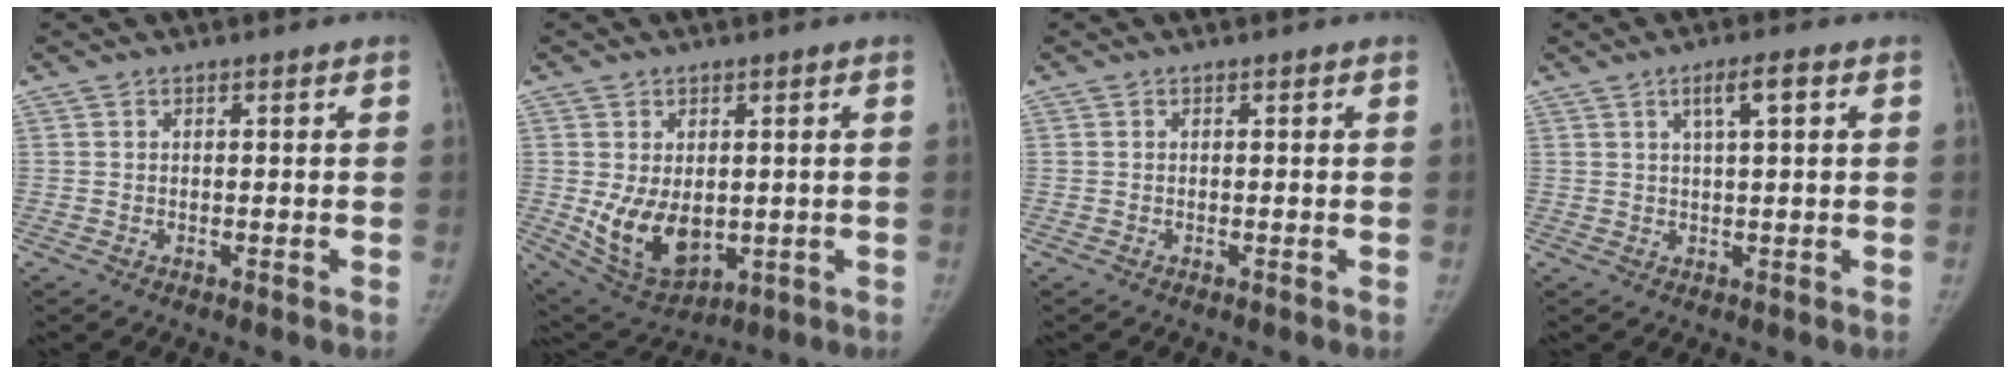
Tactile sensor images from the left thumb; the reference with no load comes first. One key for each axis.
{"total": 10.9, "fx": -0.7, "fy": 7.2, "fz": 8.1, "tx": -0.115, "ty": -0.017, "tz": 0.015}
{"total": 0.0}
{"total": 4.2, "fx": 1.7, "fy": 0.8, "fz": 3.8, "tx": -0.066, "ty": 0.003, "tz": 0.031}